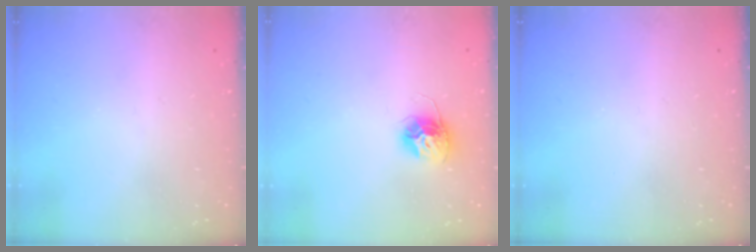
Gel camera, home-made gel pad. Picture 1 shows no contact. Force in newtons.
{"total": 11.4, "press": 11.4, "slide": 0.9}
{"total": 0.0}